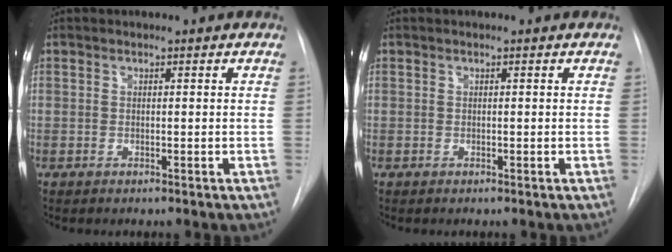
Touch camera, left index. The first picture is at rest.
{"total": 0.0}